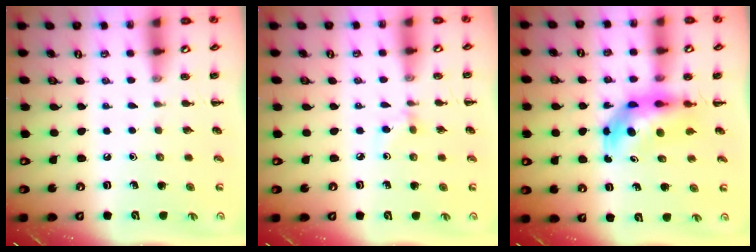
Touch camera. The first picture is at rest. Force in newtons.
{"total": 3.5, "press": 3.2, "slide": 1.4}
{"total": 6.5, "press": 6.2, "slide": 2.1}